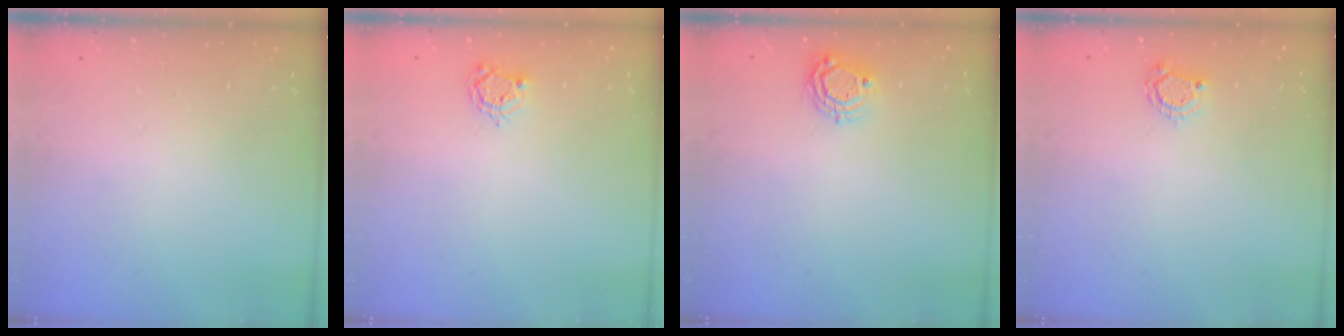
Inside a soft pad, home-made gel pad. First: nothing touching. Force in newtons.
{"total": 4.5, "press": 4.4, "slide": 0.2}
{"total": 6.6, "press": 6.6, "slide": 0.1}
{"total": 4.3, "press": 4.2, "slide": 0.5}